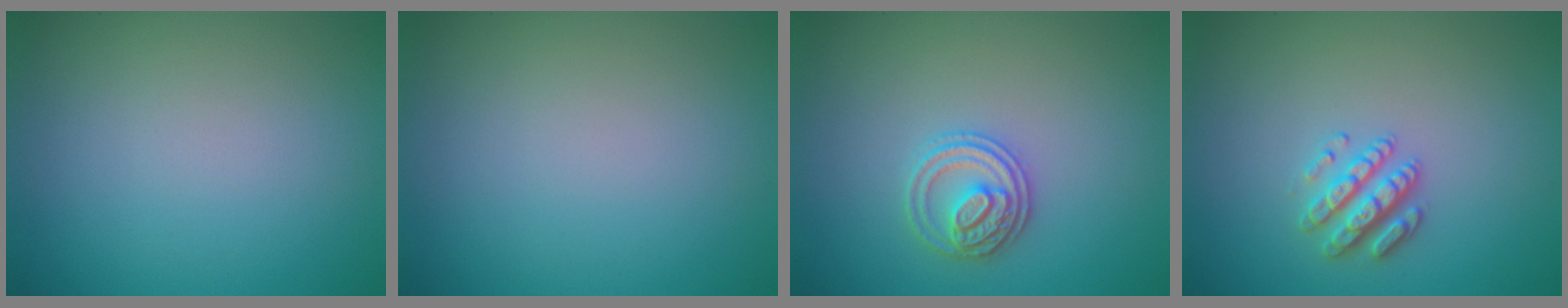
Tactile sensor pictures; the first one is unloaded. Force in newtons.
{"total": 0.0}
{"total": 2.7, "press": 2.7, "slide": 0.6}
{"total": 2.6, "press": 2.6, "slide": 0.5}